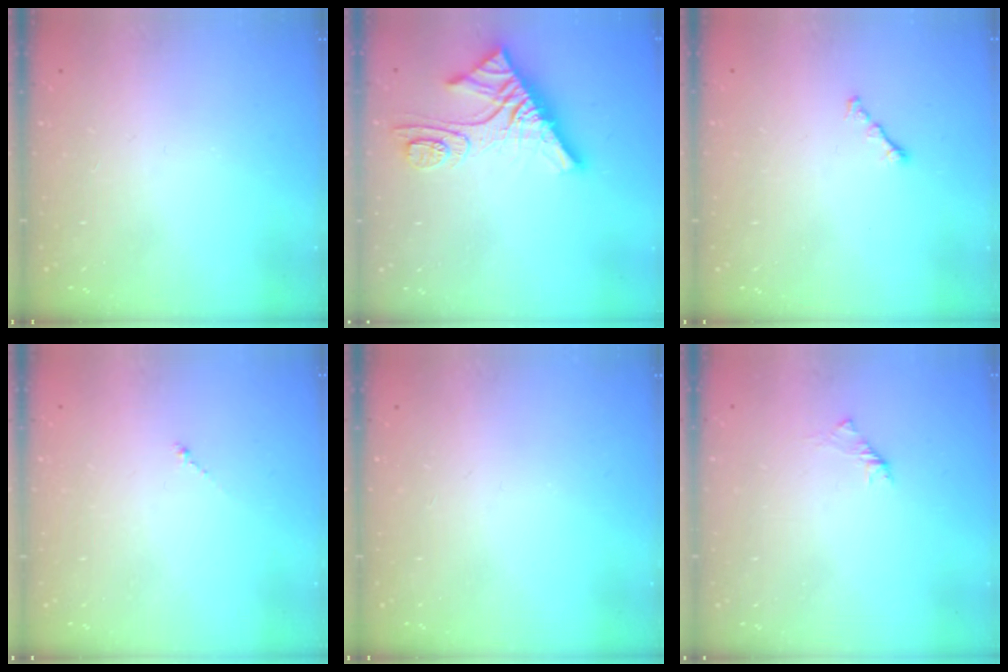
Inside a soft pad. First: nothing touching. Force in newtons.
{"total": 13.5, "press": 13.4, "slide": 1.3}
{"total": 1.2, "press": 1.1, "slide": 0.5}
{"total": 0.7, "press": 0.6, "slide": 0.4}
{"total": 0.0}
{"total": 1.6, "press": 1.4, "slide": 0.6}